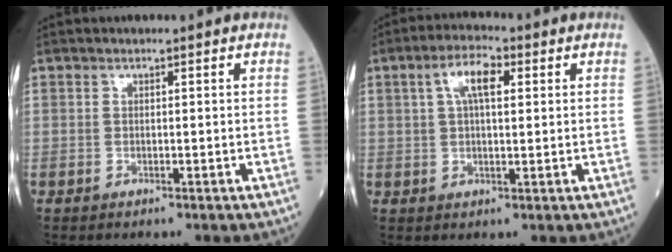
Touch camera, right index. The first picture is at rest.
{"total": 6.4, "force": [2.2, 2.2, 5.5], "torque": [-0.113, 0.014, 0.040]}